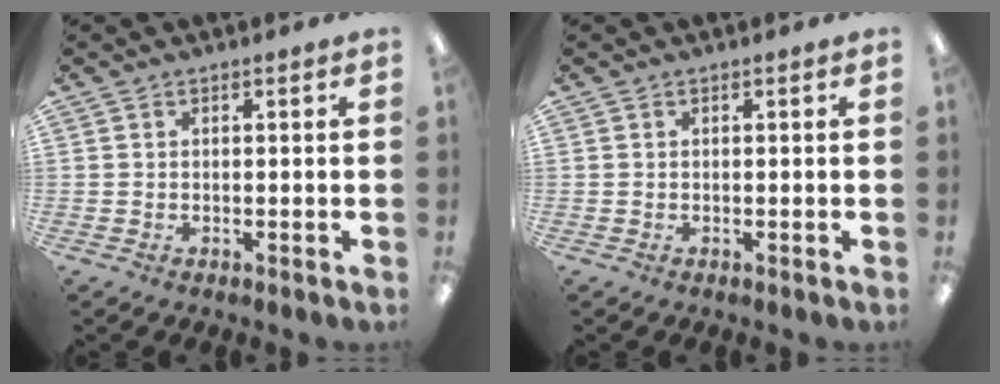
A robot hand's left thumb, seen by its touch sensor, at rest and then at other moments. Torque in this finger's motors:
{"motor_torque": [0.00, 0.00, -0.15, 0.15, 0.00]}